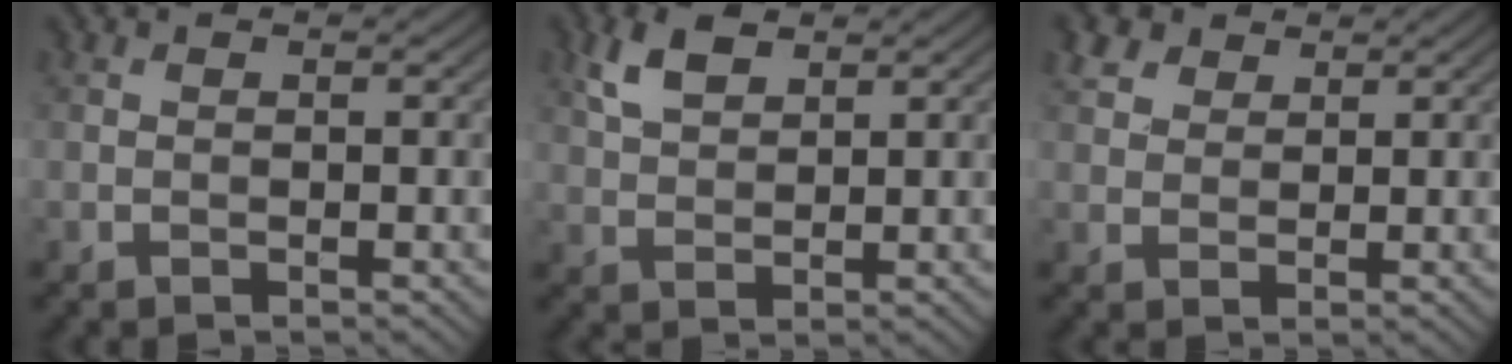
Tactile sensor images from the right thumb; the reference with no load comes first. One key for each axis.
{"total": 4.5, "fx": 2.7, "fy": 2.2, "fz": 2.9, "tx": -0.072, "ty": 0.007, "tz": 0.056}
{"total": 3.6, "fx": 2.4, "fy": 2.3, "fz": 1.5, "tx": -0.039, "ty": 0.010, "tz": 0.050}